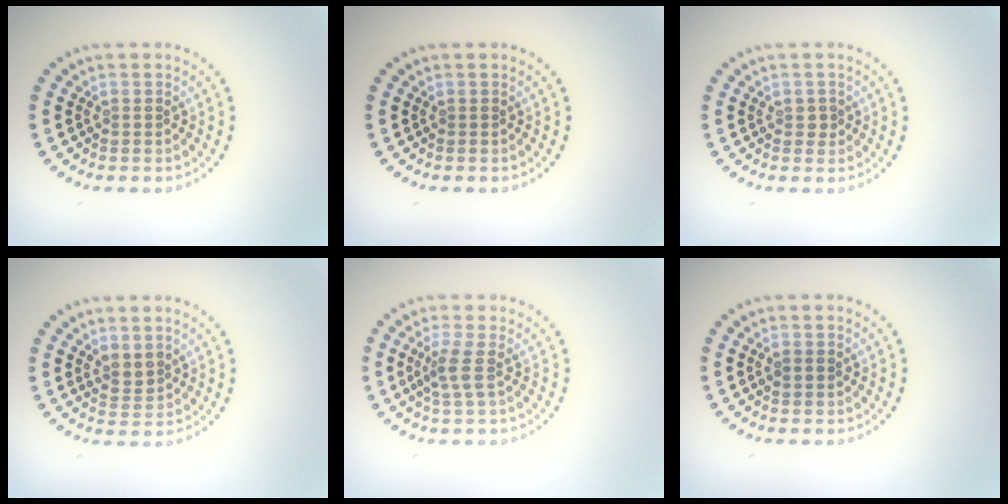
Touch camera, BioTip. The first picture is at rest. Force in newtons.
{"total": 0.0}
{"total": 1.0, "press": 1.0, "slide": 0.2}
{"total": 1.7, "press": 1.5, "slide": 0.8}
{"total": 2.1, "press": 1.6, "slide": 1.4}
{"total": 1.1, "press": 1.1, "slide": 0.1}